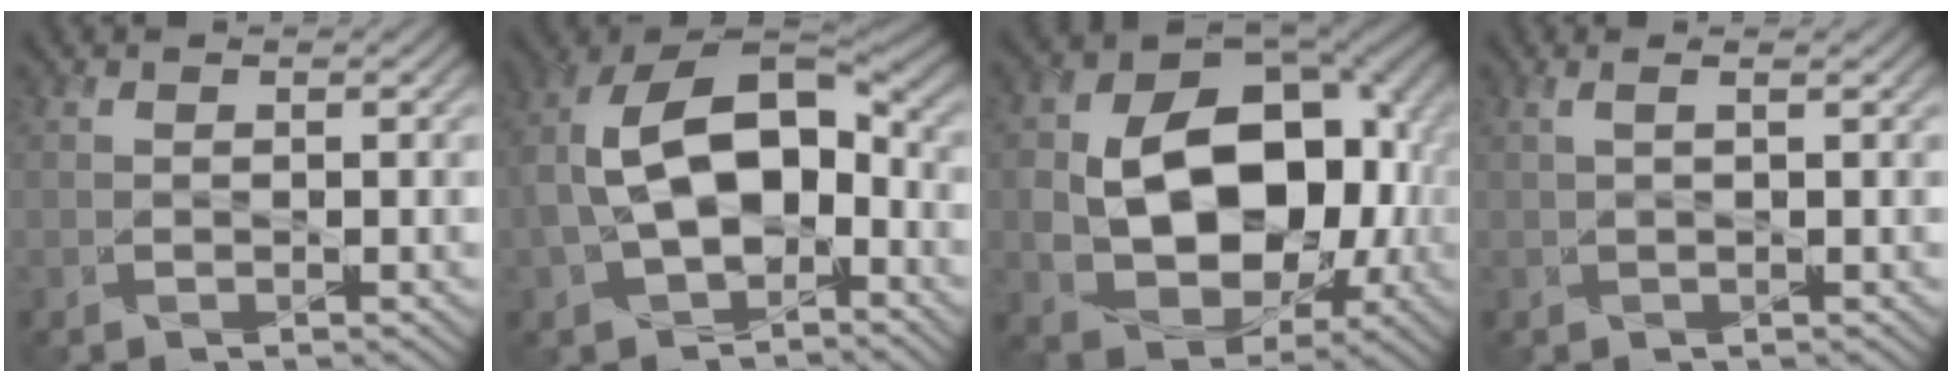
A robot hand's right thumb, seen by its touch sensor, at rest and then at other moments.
{"total": 14.9, "force": [-1.6, 9.0, 11.7], "torque": [-0.232, 0.005, -0.027]}
{"total": 15.9, "force": [-1.1, 11.3, 11.1], "torque": [-0.180, -0.015, -0.003]}
{"total": 1.6, "force": [0.5, 0.3, 1.5], "torque": [-0.021, 0.004, -0.001]}